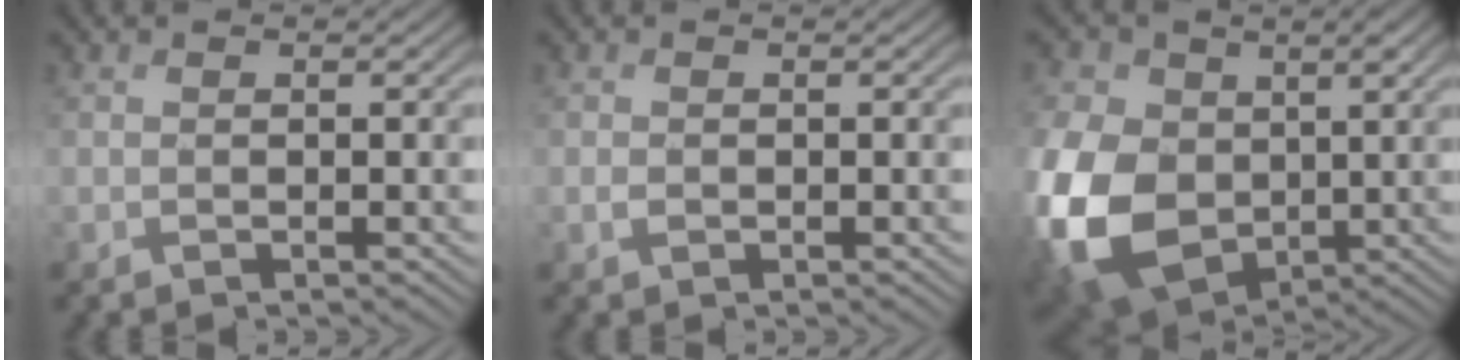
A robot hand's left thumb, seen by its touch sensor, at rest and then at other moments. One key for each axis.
{"total": 0.6, "fx": -0.1, "fy": 0.5, "fz": 0.3, "tx": -0.009, "ty": -0.002, "tz": -0.004}
{"total": 15.3, "fx": -1.1, "fy": 11.3, "fz": 10.3, "tx": -0.288, "ty": -0.023, "tz": -0.025}